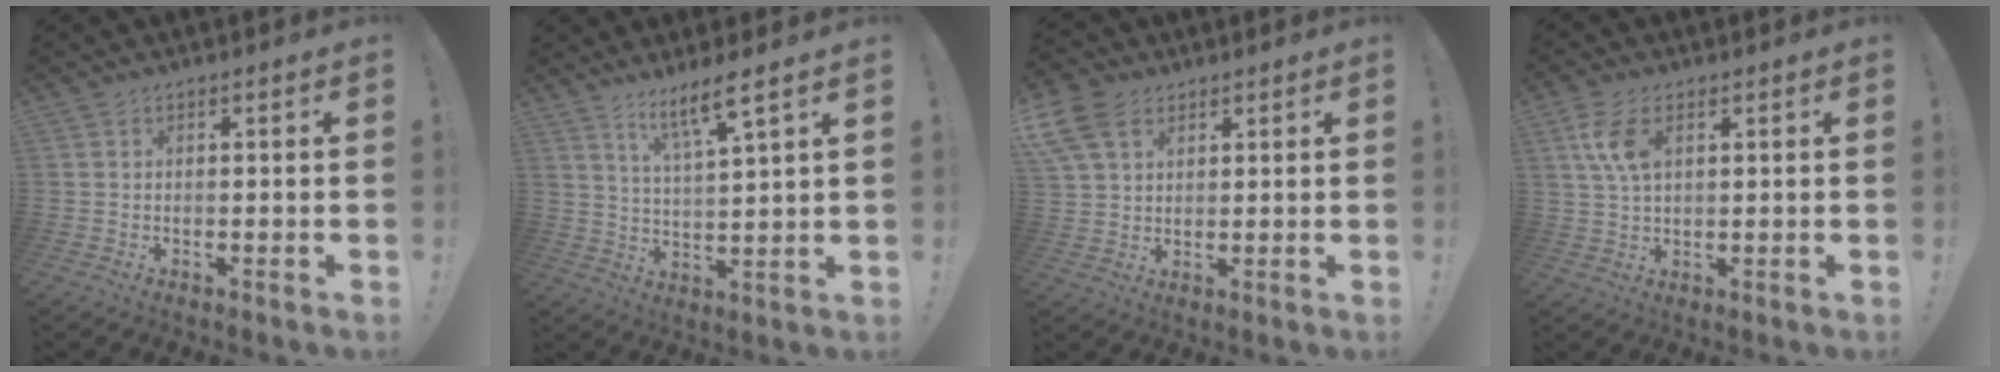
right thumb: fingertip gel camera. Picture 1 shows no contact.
{"total": 8.9, "force": [6.4, 0.5, 6.2], "torque": [-0.102, -0.032, 0.105]}
{"total": 11.1, "force": [5.4, 7.4, 6.2], "torque": [-0.128, -0.013, 0.109]}
{"total": 7.9, "force": [3.0, 4.1, 6.0], "torque": [-0.125, -0.003, 0.054]}